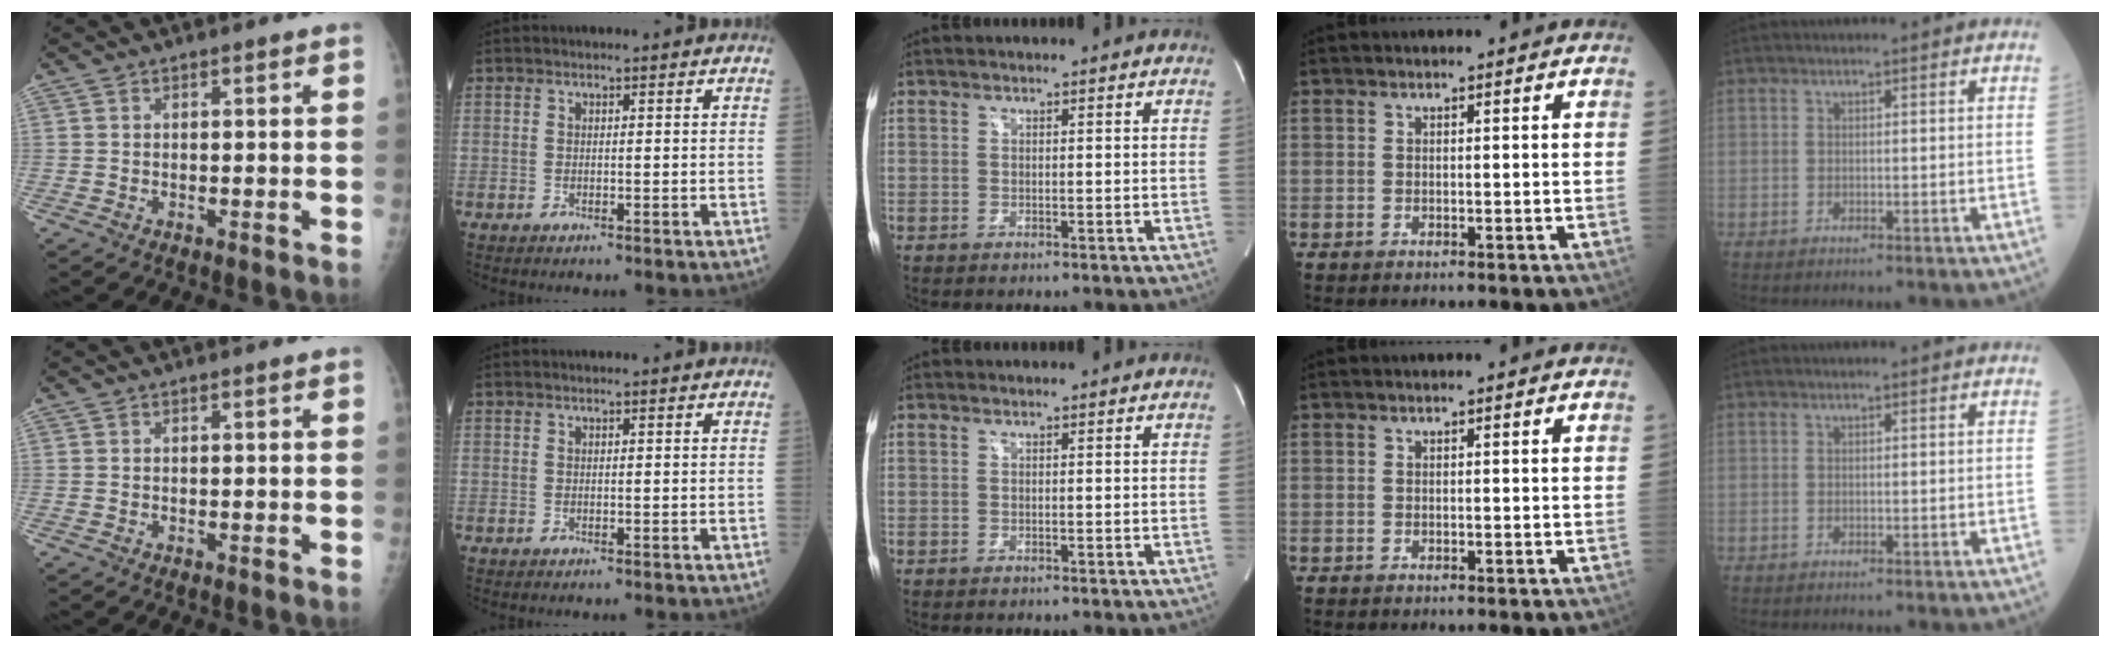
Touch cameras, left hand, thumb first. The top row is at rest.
{}